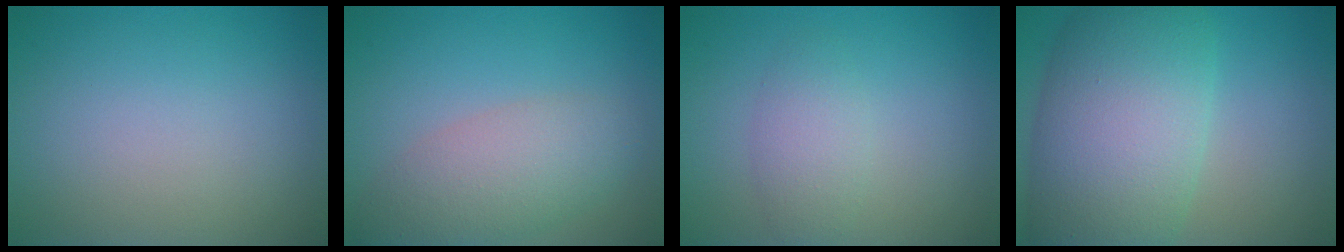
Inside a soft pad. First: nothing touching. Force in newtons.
{"total": 4.7, "press": 4.7, "slide": 0.2}
{"total": 2.4, "press": 2.4, "slide": 0.0}
{"total": 11.7, "press": 11.7, "slide": 0.7}